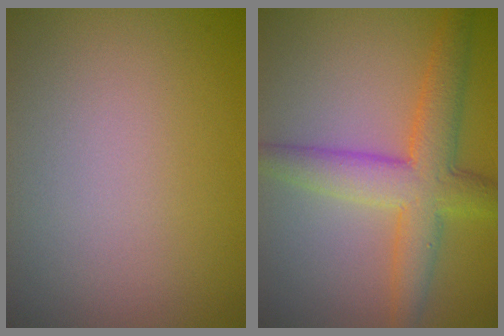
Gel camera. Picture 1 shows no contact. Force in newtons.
{"total": 5.9, "press": 5.9, "slide": 0.1}